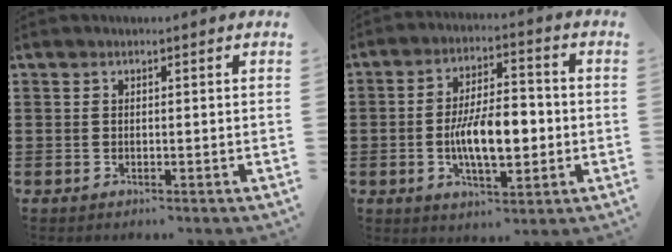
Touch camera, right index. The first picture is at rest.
{"total": 9.4, "force": [-1.5, 4.2, 8.3], "torque": [-0.150, 0.000, -0.032]}